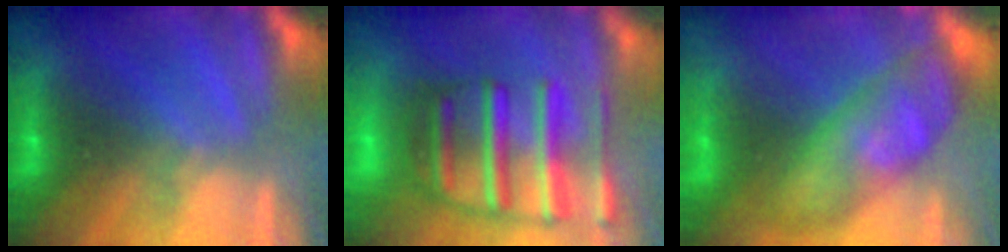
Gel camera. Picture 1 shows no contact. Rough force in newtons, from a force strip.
{"total": 7.0}
{"total": 4.0}